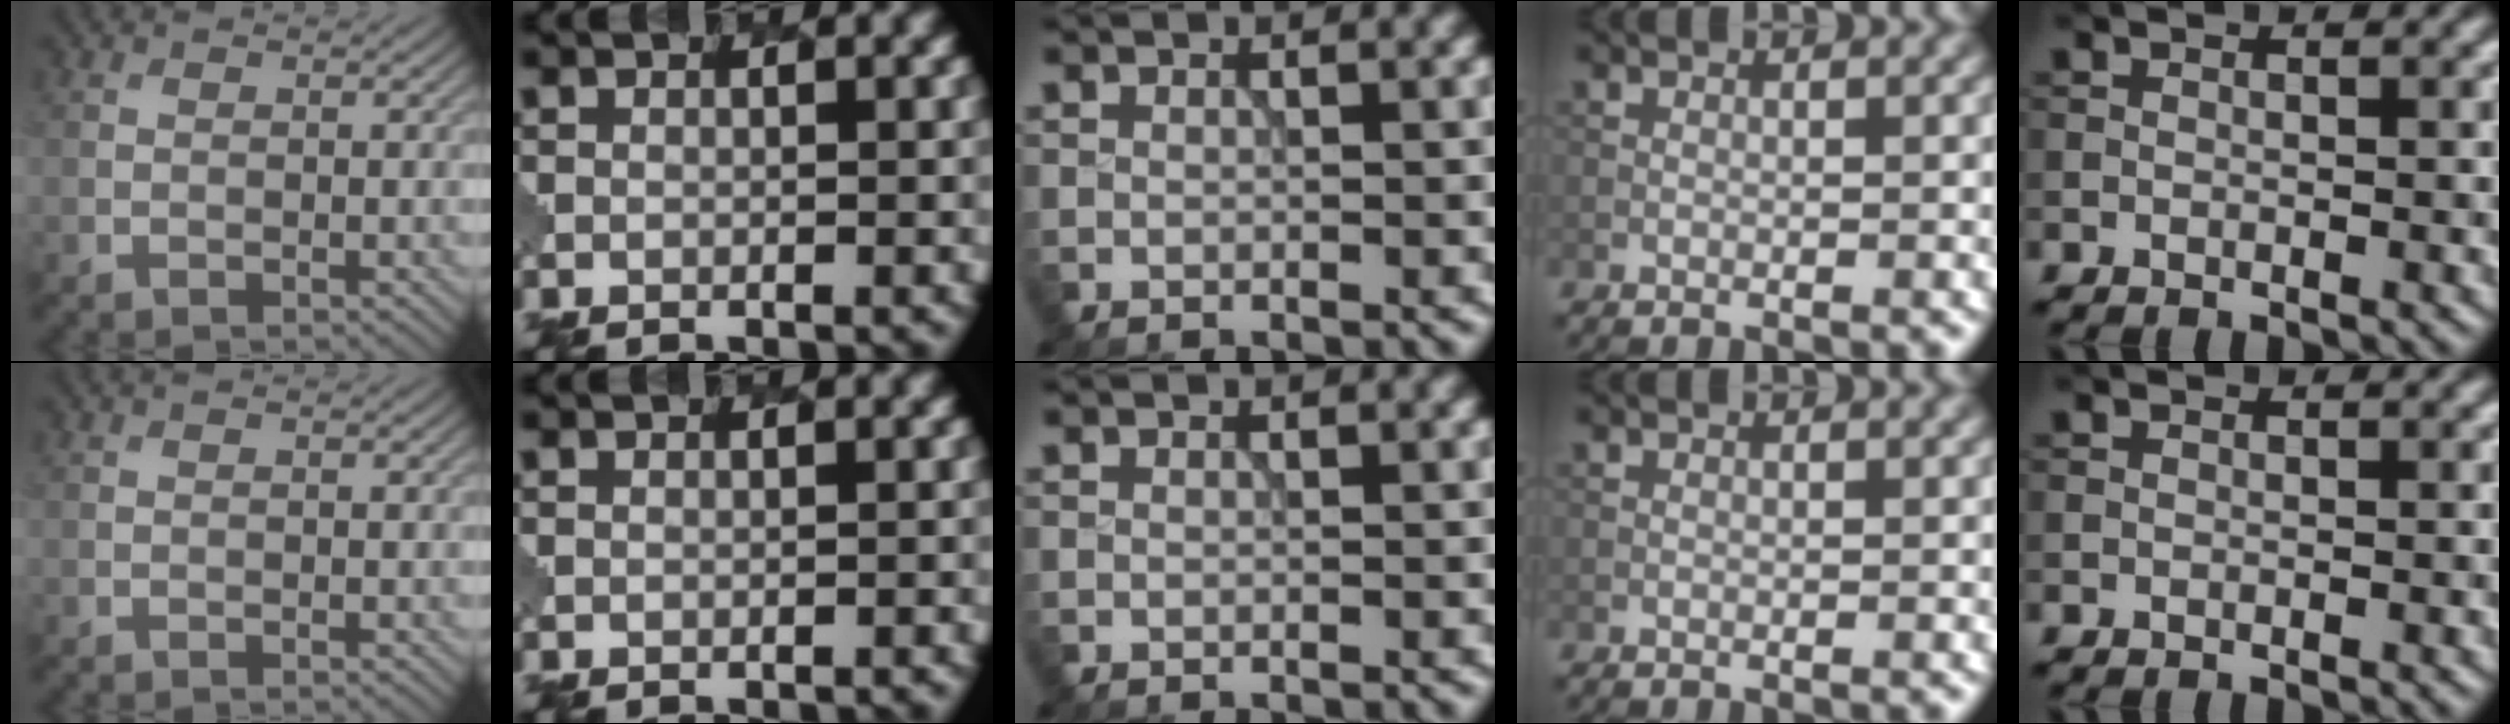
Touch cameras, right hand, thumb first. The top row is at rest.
{"index": {"total": 0.6, "force": [-0.5, 0.1, 0.2], "torque": [0.003, 0.000, -0.006]}}